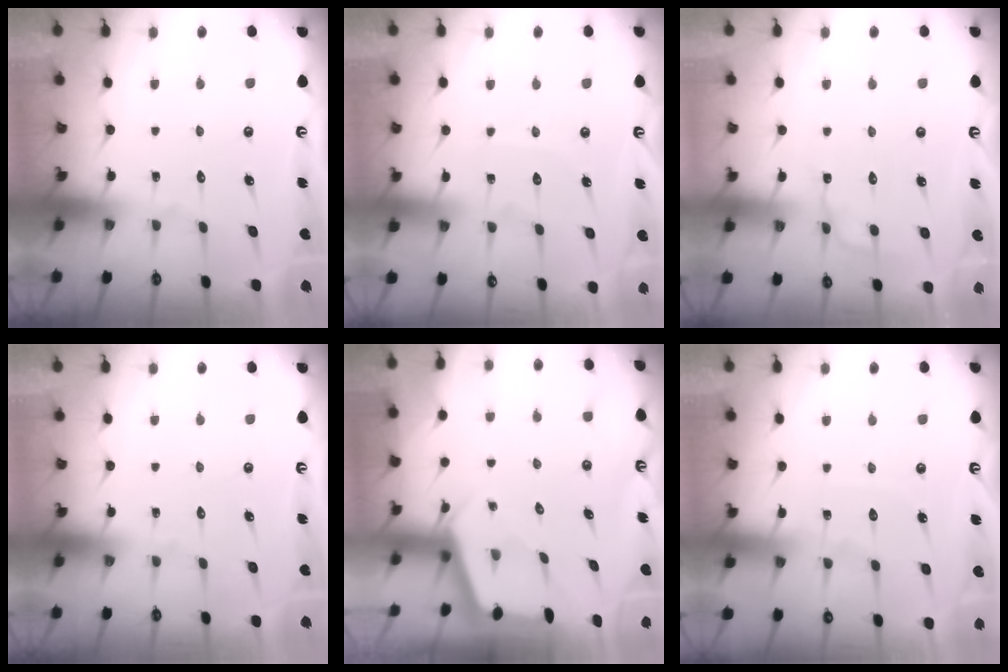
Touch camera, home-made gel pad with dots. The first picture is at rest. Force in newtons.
{"total": 4.0, "press": 4.0, "slide": 0.3}
{"total": 2.7, "press": 2.7, "slide": 0.3}
{"total": 0.0}
{"total": 2.1, "press": 2.1, "slide": 0.3}
{"total": 3.9, "press": 3.9, "slide": 0.5}